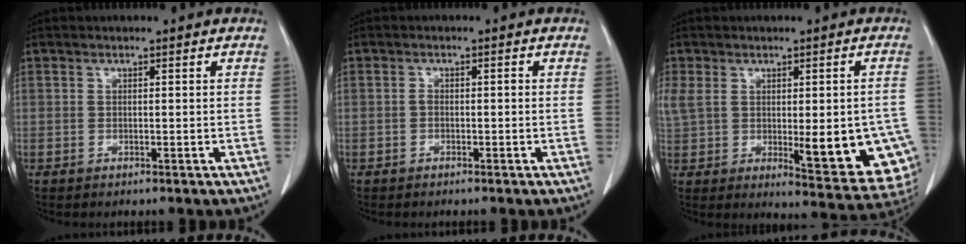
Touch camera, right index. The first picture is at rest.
{"total": 0.9, "force": [-0.2, 0.5, 0.7], "torque": [-0.009, 0.005, -0.003]}
{"total": 18.5, "force": [-1.8, 7.8, 16.7], "torque": [-0.224, 0.013, 0.009]}